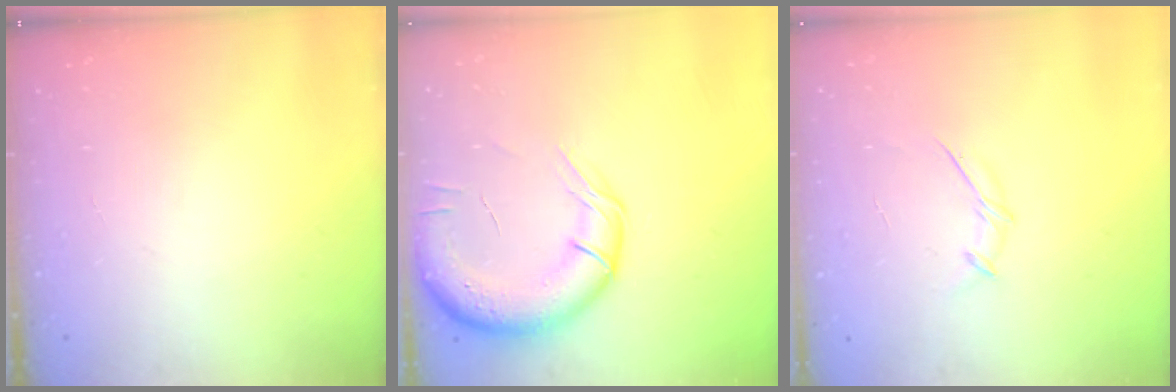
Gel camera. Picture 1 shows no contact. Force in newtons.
{"total": 15.4, "press": 14.9, "slide": 4.0}
{"total": 3.8, "press": 3.7, "slide": 0.7}